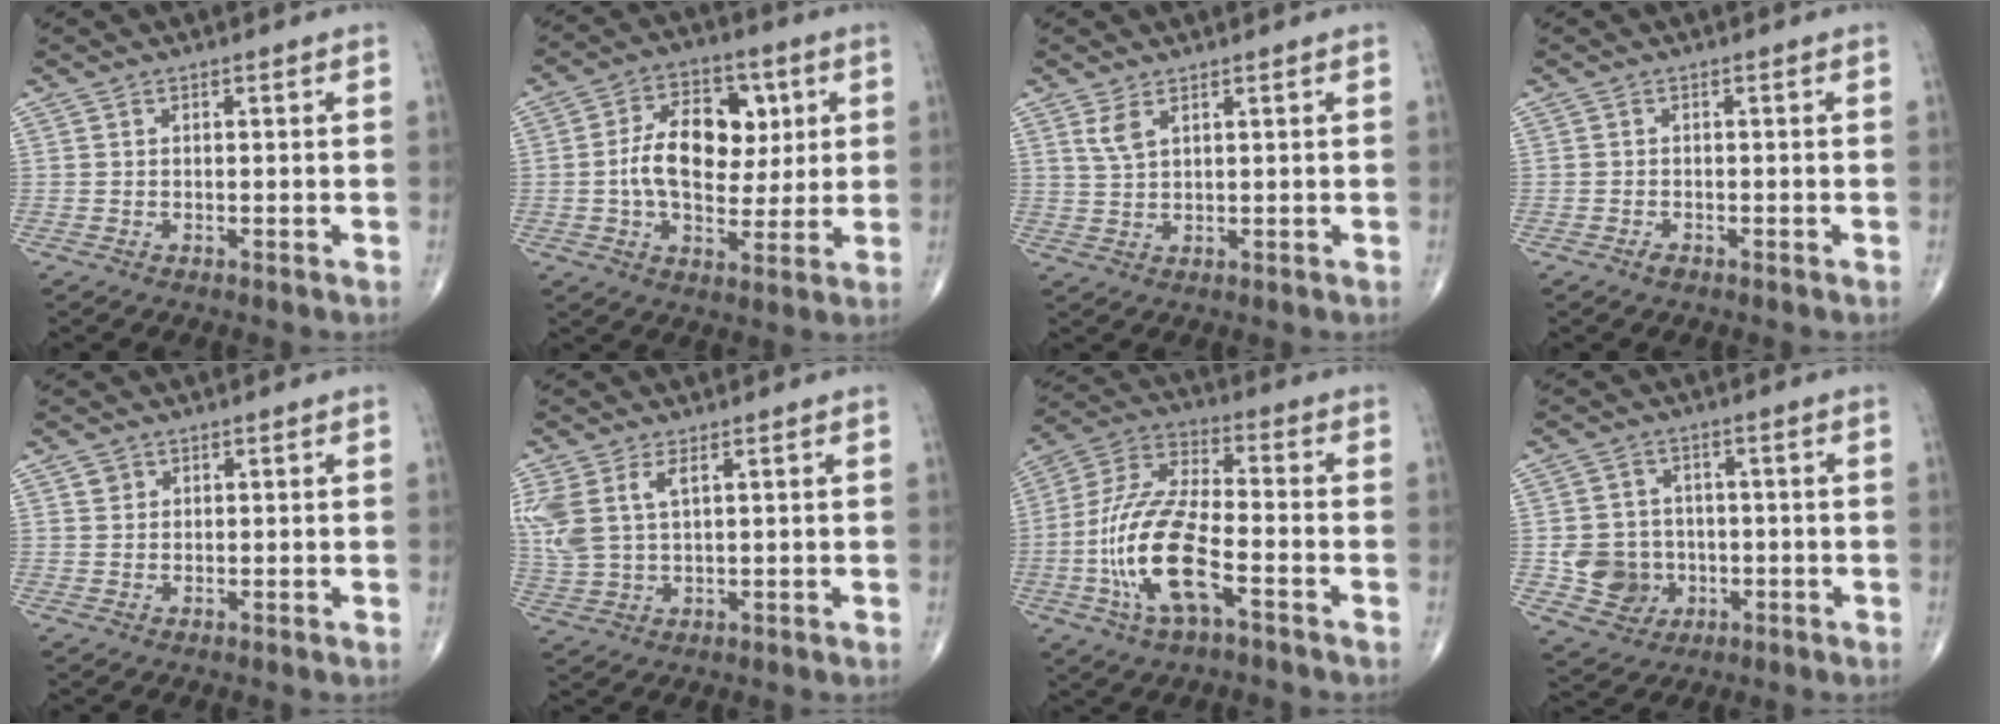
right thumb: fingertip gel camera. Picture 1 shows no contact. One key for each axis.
{"total": 14.7, "fx": 1.7, "fy": 9.4, "fz": 11.2, "tx": -0.145, "ty": 0.010, "tz": 0.024}
{"total": 2.8, "fx": 1.6, "fy": 1.1, "fz": 2.0, "tx": -0.043, "ty": -0.004, "tz": 0.041}
{"total": 0.9, "fx": -0.6, "fy": 0.4, "fz": 0.4, "tx": -0.005, "ty": 0.002, "tz": -0.013}
{"total": 1.4, "fx": 0.7, "fy": 1.2, "fz": 0.2, "tx": 0.009, "ty": -0.003, "tz": 0.009}
{"total": 8.9, "fx": 3.2, "fy": 4.5, "fz": 6.9, "tx": -0.173, "ty": 0.003, "tz": 0.076}
{"total": 16.6, "fx": -5.4, "fy": 6.3, "fz": 14.4, "tx": -0.302, "ty": 0.031, "tz": -0.102}
{"total": 8.1, "fx": -1.2, "fy": 7.5, "fz": 2.8, "tx": -0.012, "ty": 0.007, "tz": -0.014}